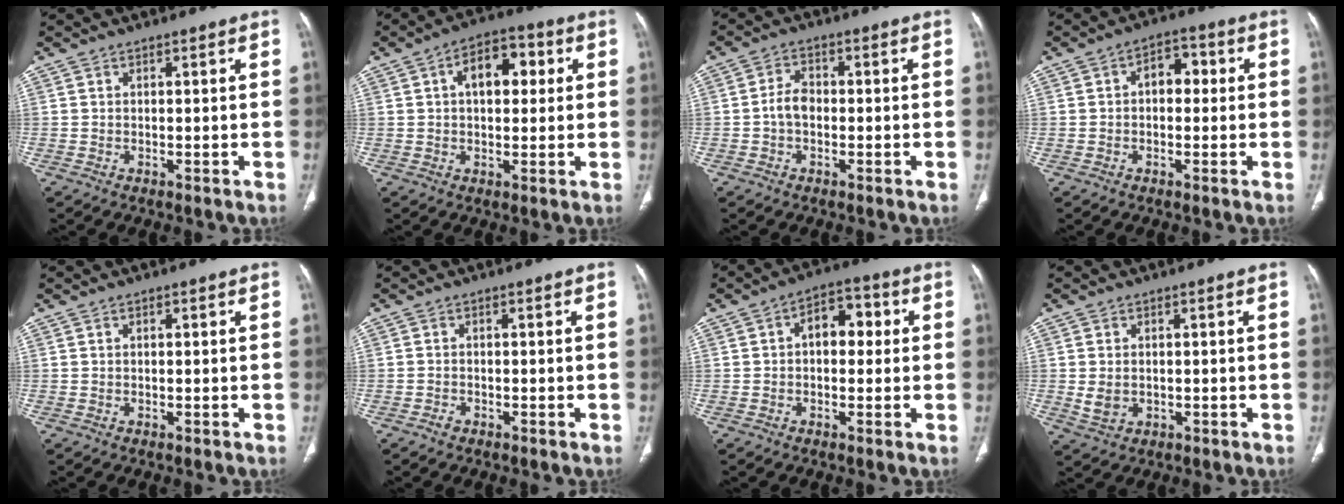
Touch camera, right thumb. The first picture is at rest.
{"total": 9.5, "force": [2.3, 5.5, 7.4], "torque": [-0.087, 0.018, 0.030]}
{"total": 3.7, "force": [-0.7, 2.6, 2.6], "torque": [-0.042, 0.014, -0.019]}
{"total": 5.4, "force": [0.4, 3.6, 4.0], "torque": [-0.037, 0.020, -0.003]}
{"total": 0.5, "force": [0.2, 0.2, 0.4], "torque": [-0.009, 0.005, 0.003]}
{"total": 0.9, "force": [-0.6, 0.6, 0.2], "torque": [-0.004, 0.003, -0.014]}
{"total": 7.9, "force": [1.0, 5.0, 6.0], "torque": [-0.059, 0.026, 0.007]}
{"total": 3.4, "force": [-0.1, 2.6, 2.2], "torque": [-0.040, -0.003, 0.008]}